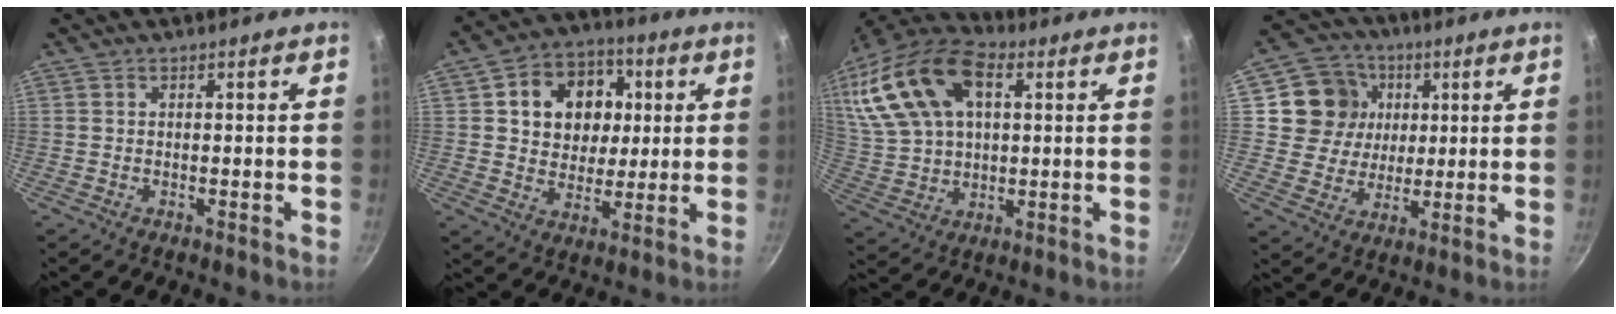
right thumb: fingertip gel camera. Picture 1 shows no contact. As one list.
[{"total": 14.6, "force": [3.1, 12.0, 7.7], "torque": [-0.091, 0.006, 0.046]}, {"total": 22.5, "force": [7.2, 13.9, 16.2], "torque": [-0.324, 0.010, 0.128]}, {"total": 12.0, "force": [3.0, 10.9, 3.9], "torque": [-0.041, -0.002, 0.048]}]